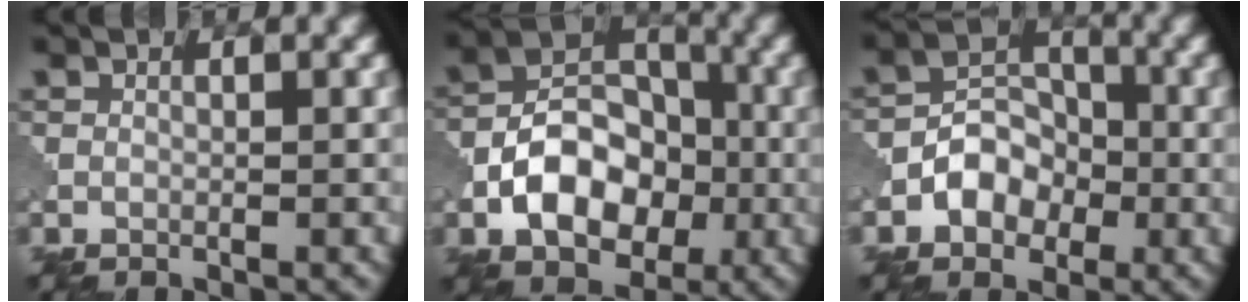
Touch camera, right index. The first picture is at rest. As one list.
[{"total": 7.8, "force": [-2.4, 5.4, 5.1], "torque": [-0.079, 0.006, -0.046]}, {"total": 4.0, "force": [-1.5, 3.1, 2.0], "torque": [-0.024, 0.009, -0.029]}]